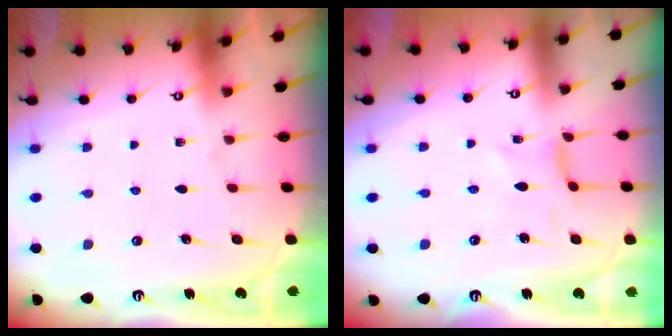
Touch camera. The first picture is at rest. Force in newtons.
{"total": 0.0}